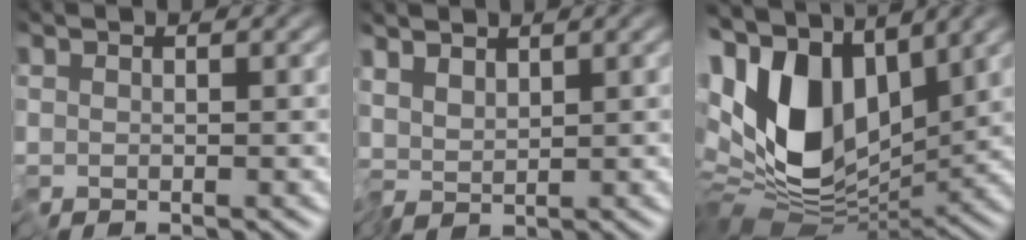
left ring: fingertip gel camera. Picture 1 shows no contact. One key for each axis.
{"total": 1.7, "fx": 0.7, "fy": 1.1, "fz": 1.1, "tx": -0.025, "ty": 0.001, "tz": 0.009}
{"total": 12.5, "fx": 1.3, "fy": 7.9, "fz": 9.7, "tx": -0.201, "ty": -0.009, "tz": 0.013}